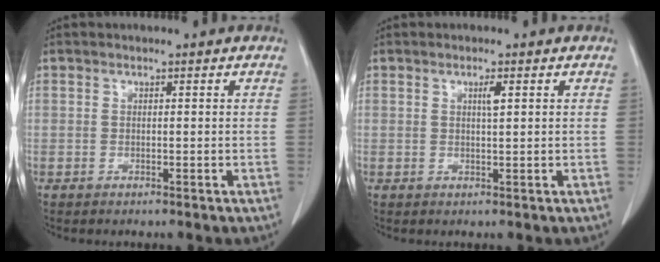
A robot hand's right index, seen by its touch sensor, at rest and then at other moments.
{"total": 1.4, "force": [0.6, 0.1, 1.3], "torque": [-0.025, 0.000, 0.009]}